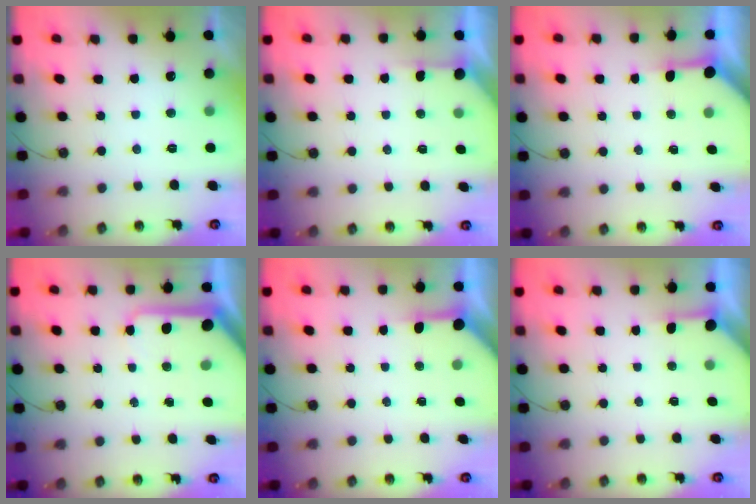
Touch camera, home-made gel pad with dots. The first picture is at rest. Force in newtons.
{"total": 1.5, "press": 1.5, "slide": 0.2}
{"total": 3.2, "press": 3.2, "slide": 0.3}
{"total": 10.4, "press": 10.3, "slide": 1.1}
{"total": 5.1, "press": 5.1, "slide": 0.6}
{"total": 2.4, "press": 2.4, "slide": 0.4}